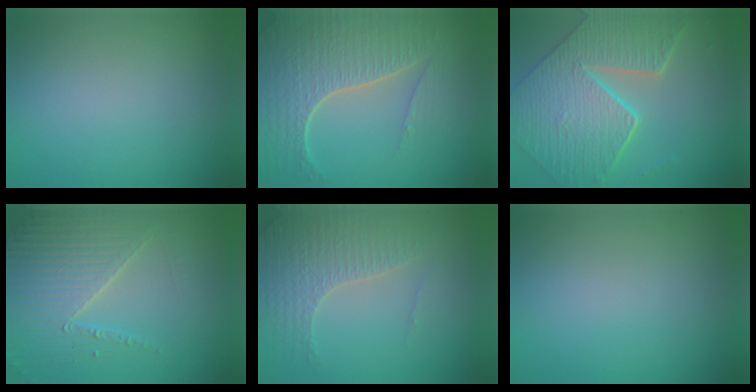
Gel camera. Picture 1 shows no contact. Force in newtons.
{"total": 7.8, "press": 5.4, "slide": 5.7}
{"total": 9.1, "press": 6.7, "slide": 6.2}
{"total": 4.4, "press": 4.3, "slide": 1.0}
{"total": 4.2, "press": 3.4, "slide": 2.5}
{"total": 0.0}